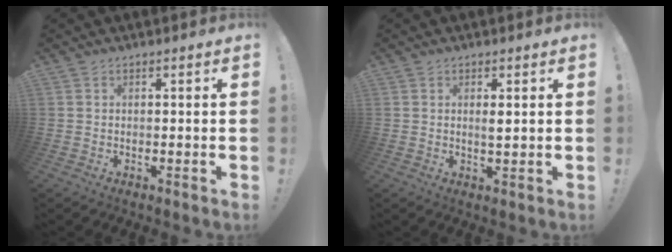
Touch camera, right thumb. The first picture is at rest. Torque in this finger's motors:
{"motor_torque": [-0.46, -0.12, -0.16, 0.08, 0.08]}